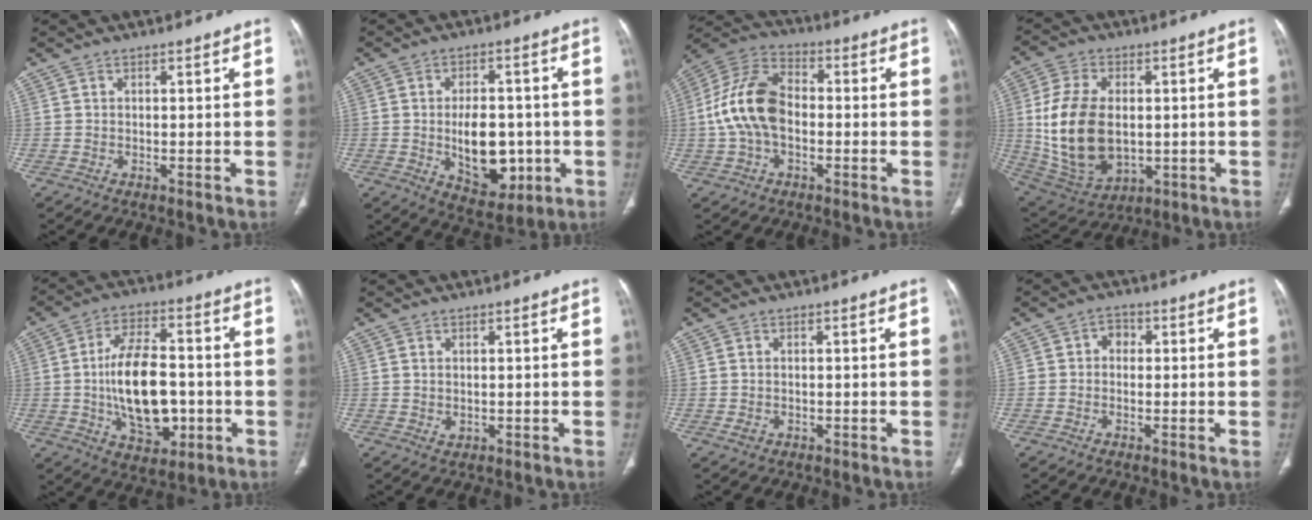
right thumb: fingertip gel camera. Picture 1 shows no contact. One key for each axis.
{"total": 12.7, "fx": -1.8, "fy": 7.8, "fz": 9.9, "tx": -0.116, "ty": 0.005, "tz": -0.009}
{"total": 13.6, "fx": -1.1, "fy": 8.7, "fz": 10.3, "tx": -0.205, "ty": 0.037, "tz": -0.028}
{"total": 17.9, "fx": 0.2, "fy": 11.3, "fz": 13.9, "tx": -0.265, "ty": -0.009, "tz": 0.024}
{"total": 16.7, "fx": -1.9, "fy": 9.3, "fz": 13.7, "tx": -0.215, "ty": 0.012, "tz": -0.023}
{"total": 1.1, "fx": 0.1, "fy": 0.8, "fz": 0.7, "tx": -0.014, "ty": -0.004, "tz": 0.006}
{"total": 1.4, "fx": -0.3, "fy": 1.1, "fz": 0.8, "tx": -0.018, "ty": 0.004, "tz": -0.002}
{"total": 2.8, "fx": 0.1, "fy": 2.3, "fz": 1.5, "tx": -0.005, "ty": 0.011, "tz": -0.007}